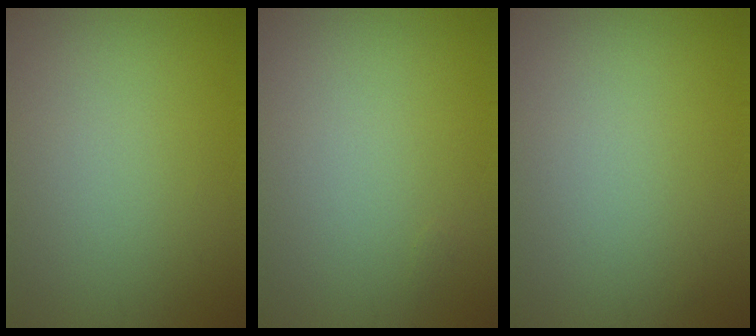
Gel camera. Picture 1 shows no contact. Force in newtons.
{"total": 0.0}
{"total": 0.0}